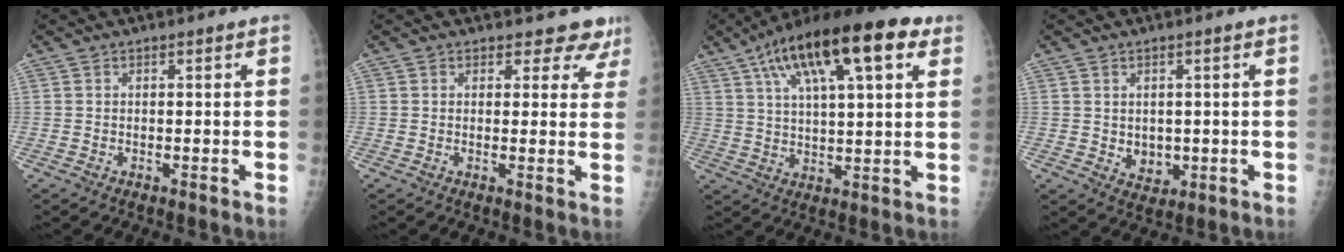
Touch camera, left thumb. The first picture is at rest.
{"total": 5.3, "force": [4.4, 2.8, 0.6], "torque": [0.034, -0.022, 0.034]}
{"total": 20.9, "force": [10.3, 7.0, 16.8], "torque": [-0.264, 0.002, 0.164]}
{"total": 4.4, "force": [-0.1, 3.5, 2.7], "torque": [-0.019, -0.006, 0.011]}